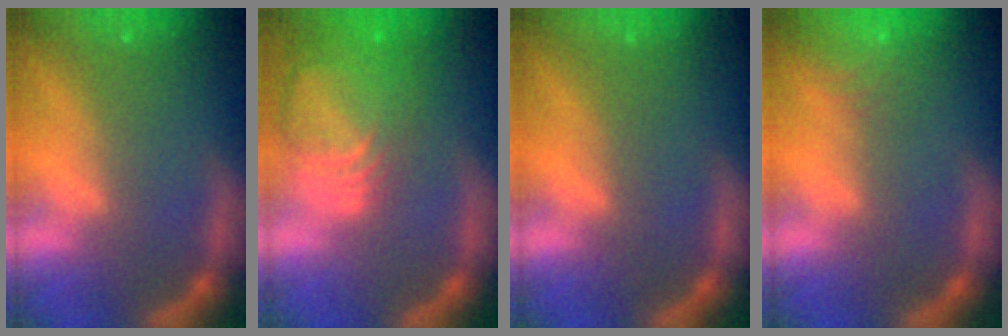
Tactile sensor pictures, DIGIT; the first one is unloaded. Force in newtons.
{"total": 9.5}
{"total": 0.0}
{"total": 4.0}